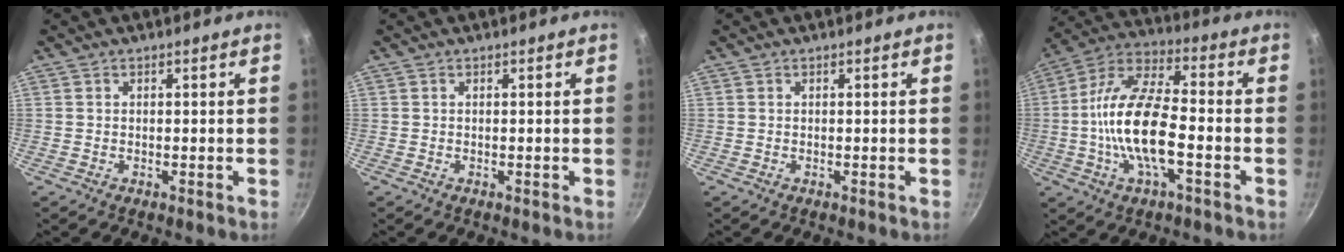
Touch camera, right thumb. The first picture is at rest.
{"total": 0.0}
{"total": 0.0}
{"total": 16.2, "force": [-3.4, 6.5, 14.5], "torque": [-0.271, 0.035, -0.081]}